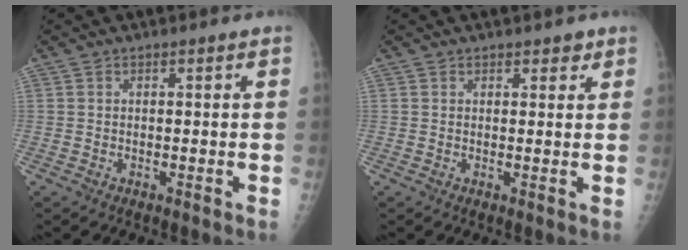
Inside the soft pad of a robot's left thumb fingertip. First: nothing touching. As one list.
[{"total": 2.0, "force": [1.4, 1.2, 0.8], "torque": [0.010, -0.006, 0.014]}]